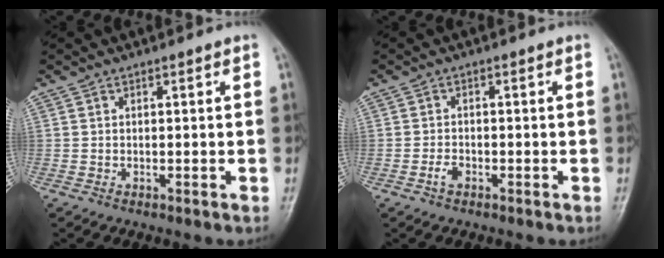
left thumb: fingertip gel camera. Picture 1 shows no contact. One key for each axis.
{"total": 1.6, "fx": -0.8, "fy": 1.0, "fz": 1.0, "tx": -0.020, "ty": 0.003, "tz": -0.018}